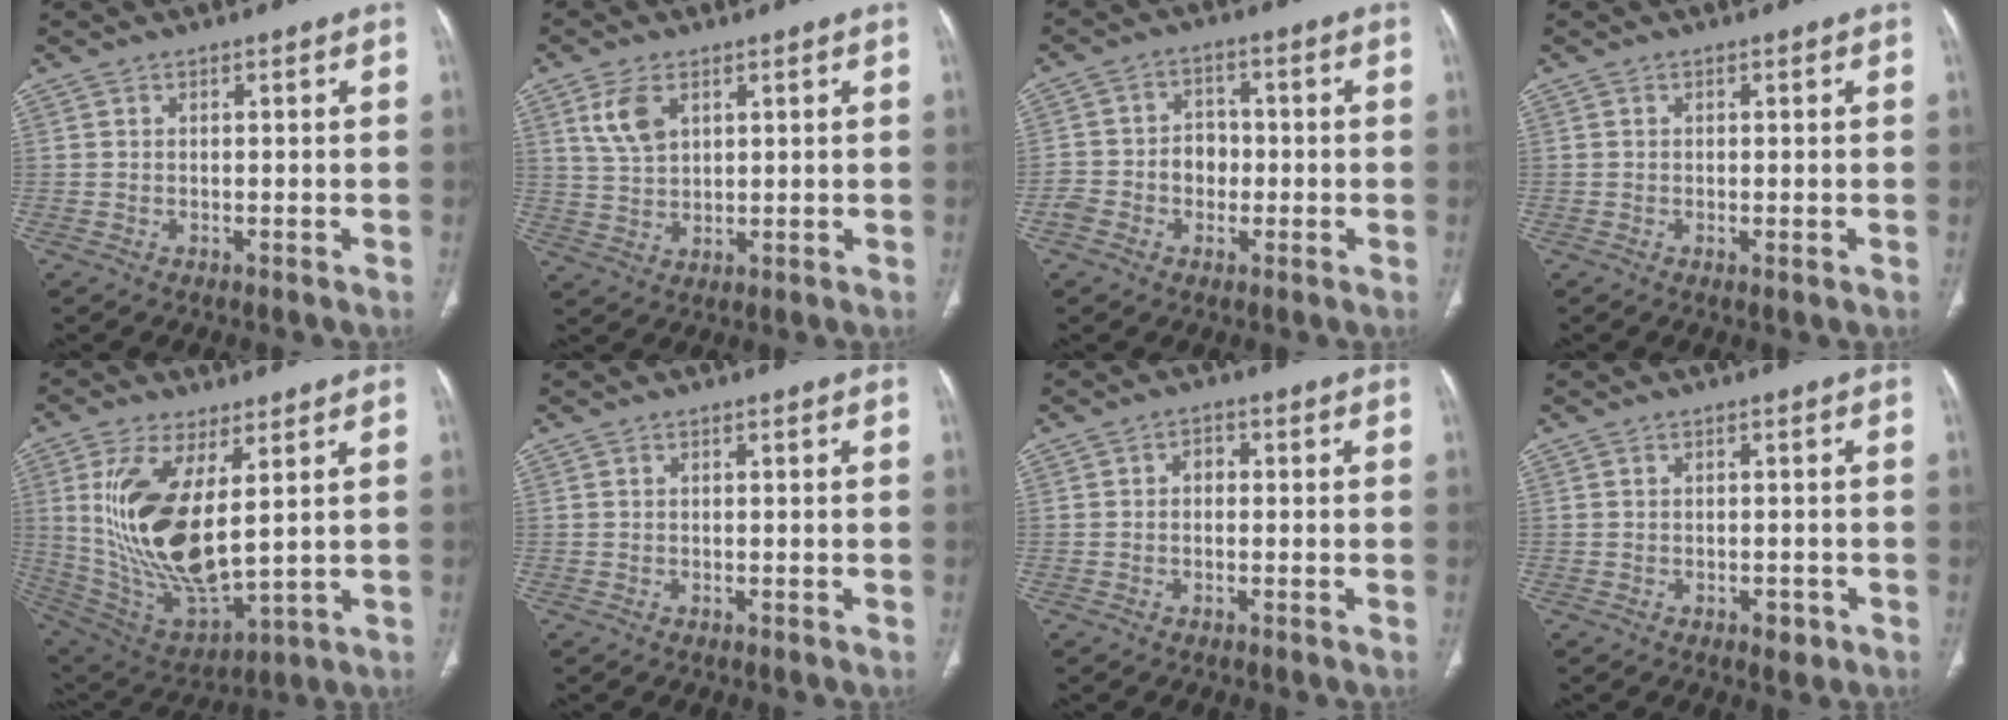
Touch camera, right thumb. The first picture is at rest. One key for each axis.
{"total": 6.3, "fx": 2.9, "fy": 3.7, "fz": 4.3, "tx": -0.080, "ty": -0.006, "tz": 0.066}
{"total": 6.9, "fx": -1.6, "fy": 5.8, "fz": 3.5, "tx": -0.038, "ty": 0.030, "tz": -0.033}
{"total": 0.8, "fx": -0.2, "fy": 0.2, "fz": 0.7, "tx": -0.018, "ty": -0.005, "tz": -0.003}
{"total": 19.6, "fx": 4.1, "fy": 8.4, "fz": 17.2, "tx": -0.339, "ty": -0.029, "tz": 0.098}
{"total": 0.0}
{"total": 2.1, "fx": -0.1, "fy": 1.5, "fz": 1.4, "tx": -0.013, "ty": 0.009, "tz": -0.008}
{"total": 2.2, "fx": -1.1, "fy": 1.3, "fz": 1.4, "tx": -0.011, "ty": 0.004, "tz": -0.010}